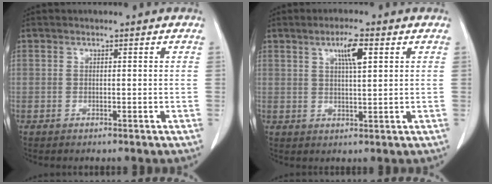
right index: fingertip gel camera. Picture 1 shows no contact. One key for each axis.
{"total": 4.7, "fx": 2.0, "fy": 0.5, "fz": 4.2, "tx": -0.073, "ty": 0.000, "tz": 0.034}